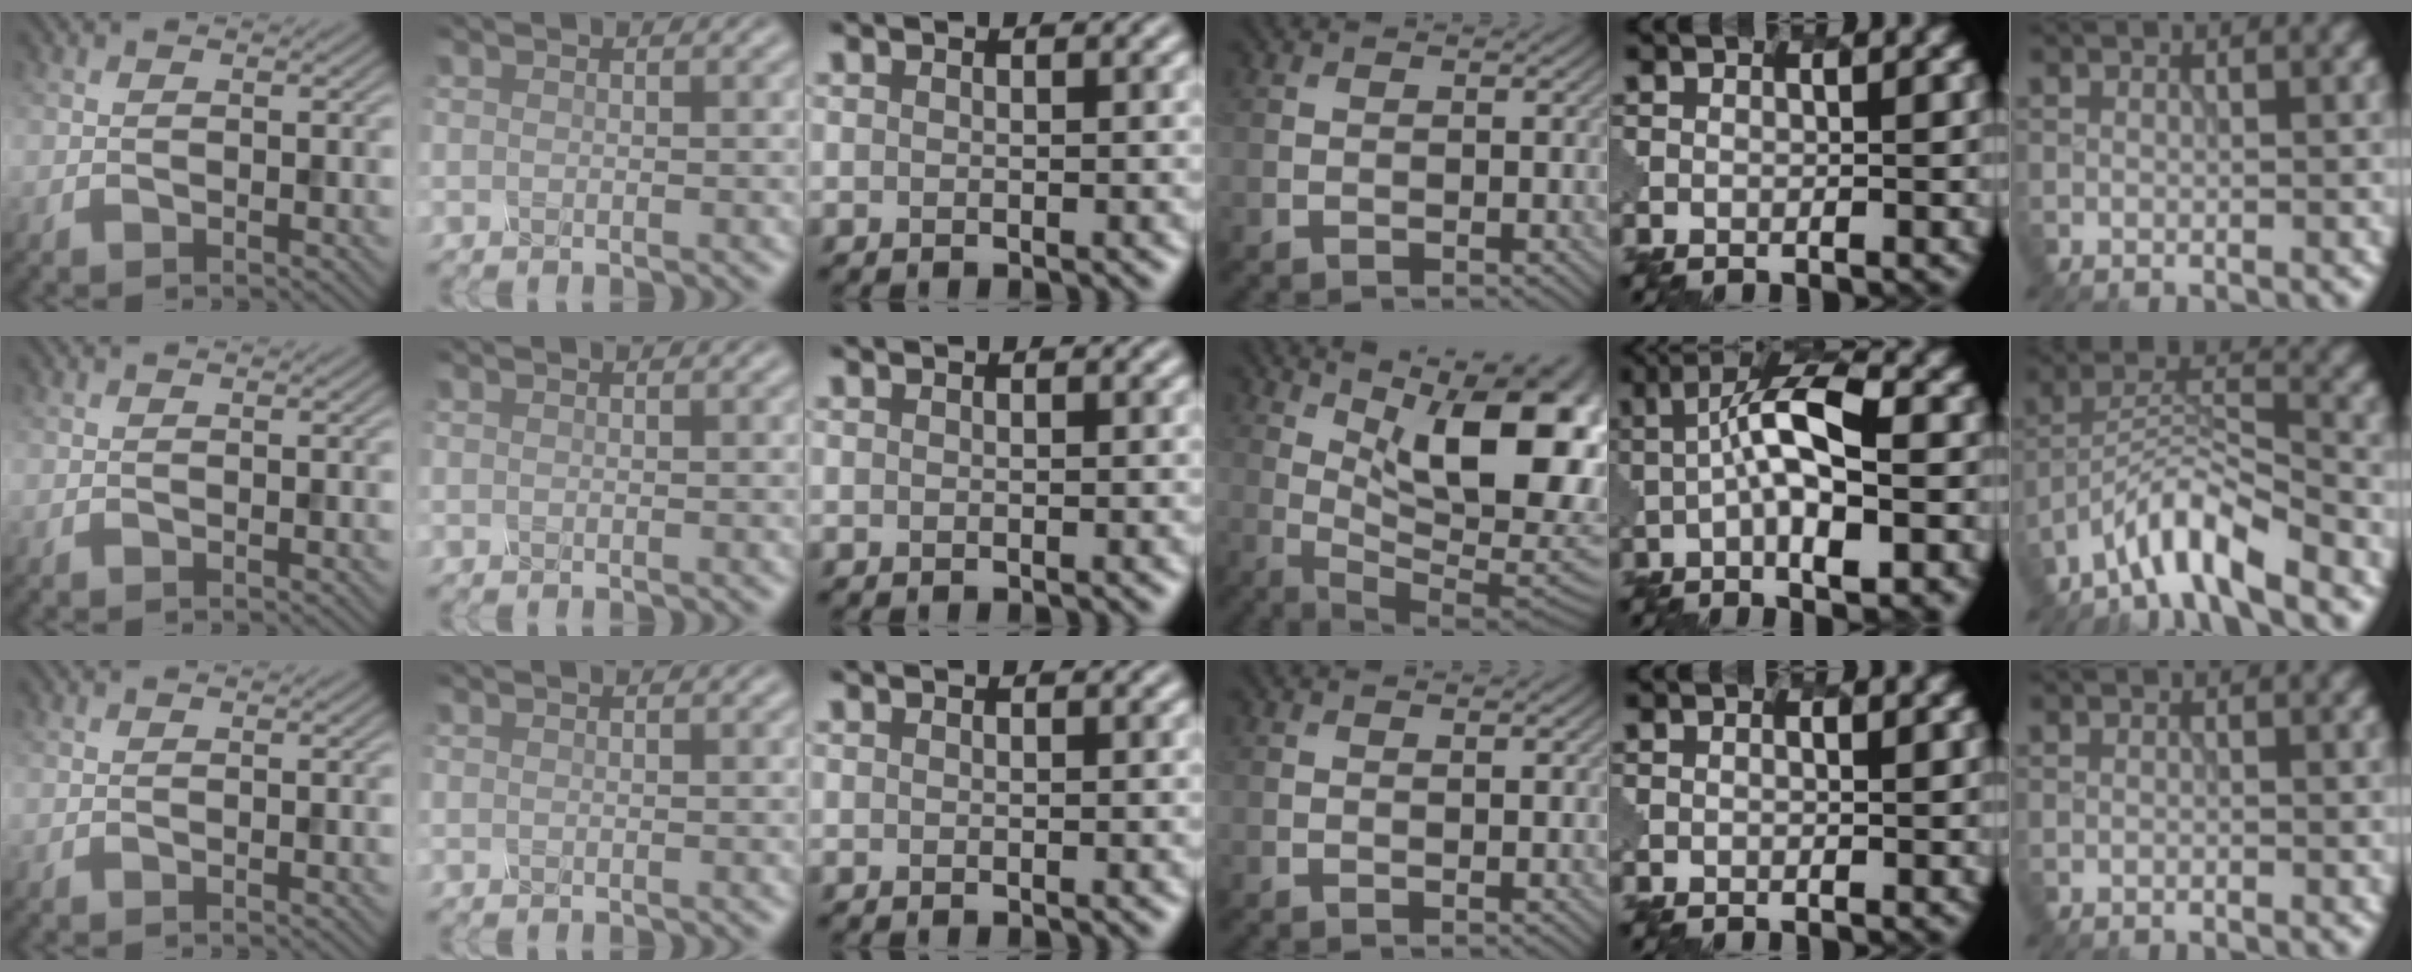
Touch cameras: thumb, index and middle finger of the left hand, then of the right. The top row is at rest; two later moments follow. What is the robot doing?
{"motion": "shake", "object": "salt shaker"}